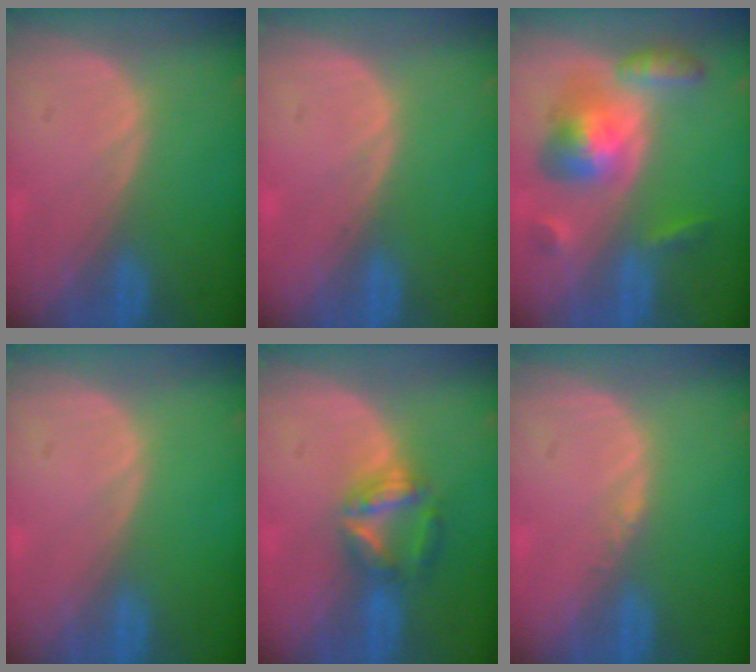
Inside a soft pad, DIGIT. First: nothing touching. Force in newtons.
{"total": 0.5, "press": 0.1, "slide": 0.5}
{"total": 7.9, "press": 7.9, "slide": 0.6}
{"total": 0.0}
{"total": 5.7, "press": 5.6, "slide": 1.4}
{"total": 0.8, "press": 0.6, "slide": 0.4}